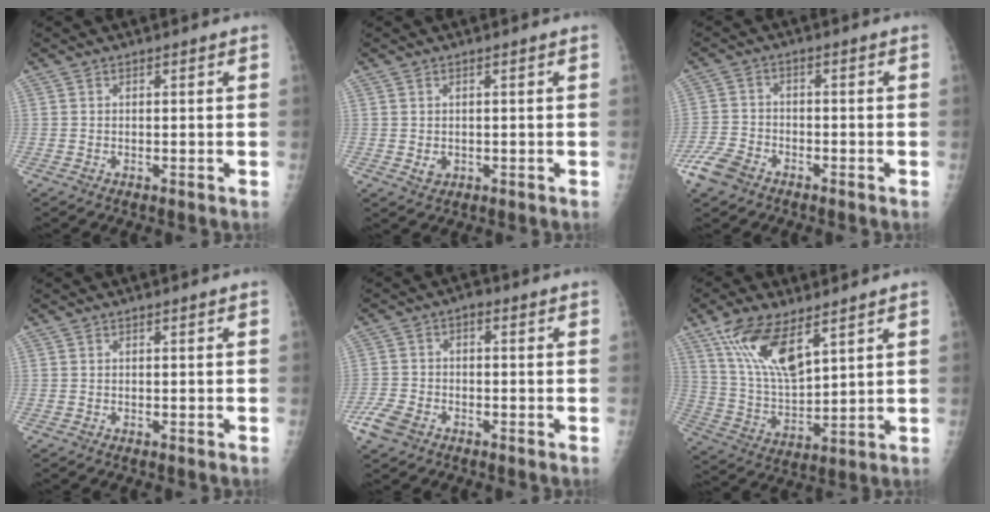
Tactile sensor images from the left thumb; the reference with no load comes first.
{"total": 1.7, "force": [-0.1, 1.3, 1.0], "torque": [-0.012, -0.002, 0.005]}
{"total": 6.3, "force": [-4.1, 3.8, 2.9], "torque": [-0.064, 0.013, -0.082]}
{"total": 0.0}
{"total": 6.3, "force": [-3.2, 4.2, 3.5], "torque": [-0.075, 0.016, -0.062]}
{"total": 13.8, "force": [8.1, 5.2, 9.9], "torque": [-0.177, -0.034, 0.166]}